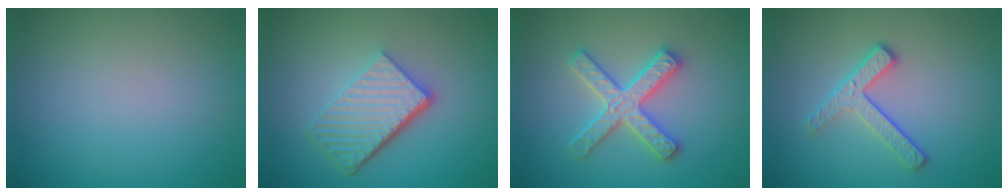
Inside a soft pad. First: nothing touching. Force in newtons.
{"total": 6.0, "press": 4.1, "slide": 4.3}
{"total": 3.7, "press": 3.6, "slide": 0.6}
{"total": 2.9, "press": 2.3, "slide": 1.7}